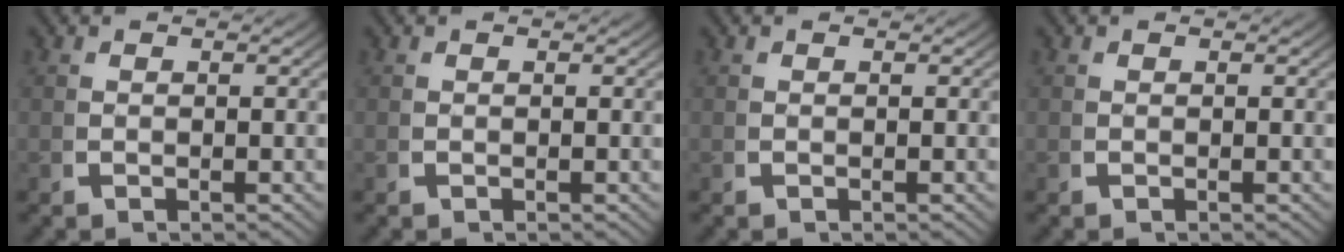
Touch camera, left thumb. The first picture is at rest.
{"total": 0.0}
{"total": 0.0}
{"total": 0.0}